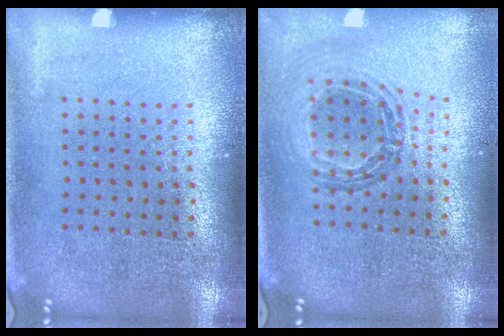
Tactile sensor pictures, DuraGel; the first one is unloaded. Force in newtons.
{"total": 0.8, "press": 0.8, "slide": 0.0}